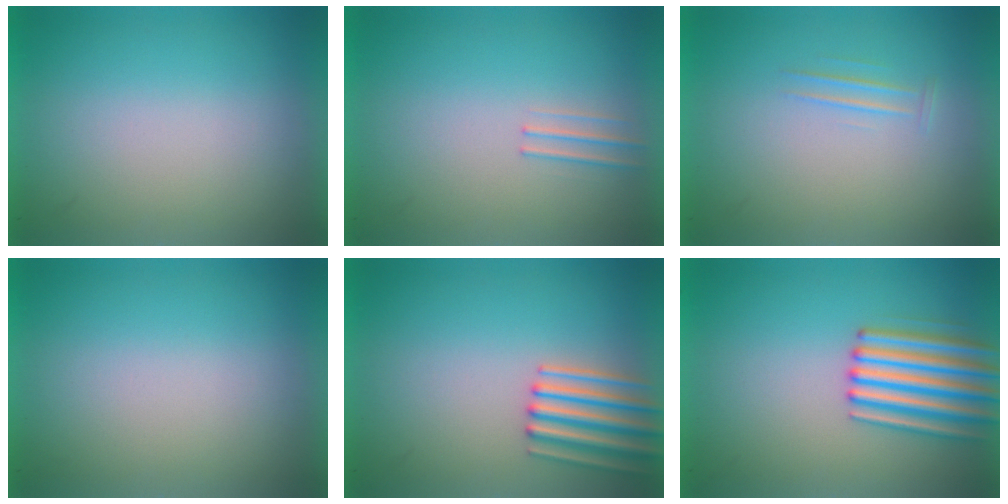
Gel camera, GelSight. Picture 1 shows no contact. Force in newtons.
{"total": 1.1}
{"total": 1.1}
{"total": 1.0}
{"total": 3.4}
{"total": 4.7}